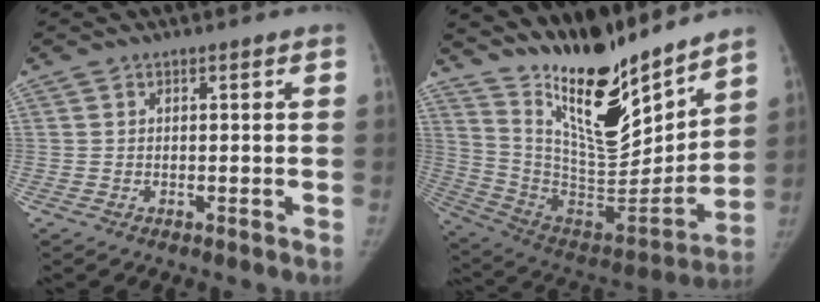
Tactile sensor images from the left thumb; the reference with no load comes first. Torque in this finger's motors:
{"motor_torque": [2.82, 0.28, 1.08, -1.69, 0.43]}